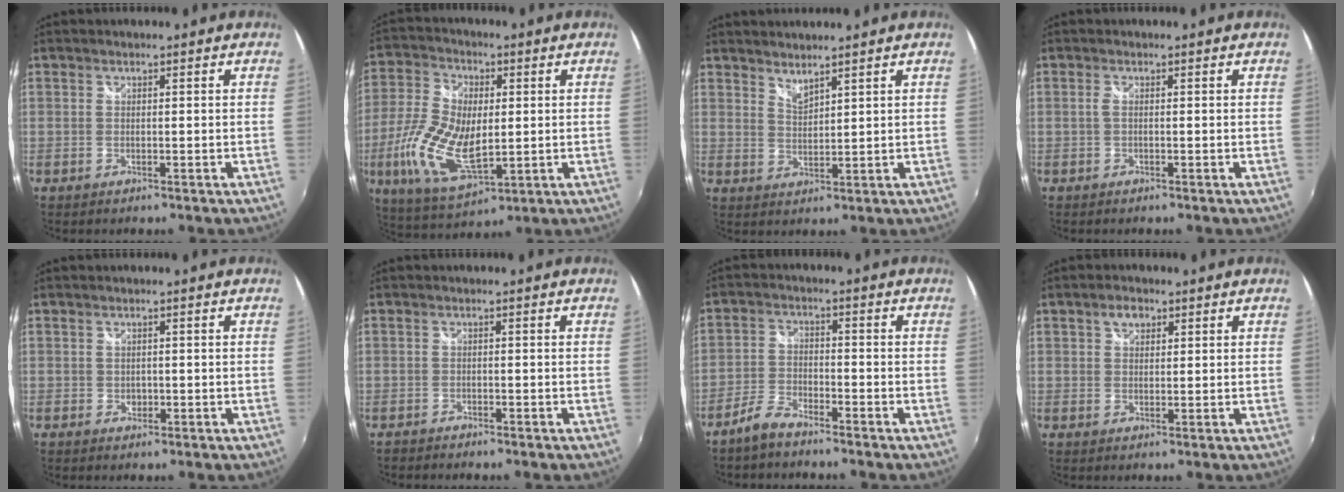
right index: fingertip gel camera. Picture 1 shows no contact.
{"total": 15.0, "force": [-1.5, 7.9, 12.7], "torque": [-0.268, -0.004, -0.023]}
{"total": 2.9, "force": [2.7, 0.3, 1.0], "torque": [-0.015, -0.002, 0.046]}
{"total": 0.9, "force": [-0.1, 0.2, 0.8], "torque": [-0.016, 0.002, -0.004]}
{"total": 1.0, "force": [-0.2, 0.9, 0.4], "torque": [-0.005, 0.000, -0.001]}
{"total": 1.8, "force": [-1.7, 0.4, 0.3], "torque": [-0.016, -0.009, -0.031]}
{"total": 4.7, "force": [-4.1, 1.4, 2.0], "torque": [-0.055, 0.004, -0.084]}
{"total": 2.7, "force": [1.3, 1.9, 1.4], "torque": [-0.020, 0.009, 0.021]}